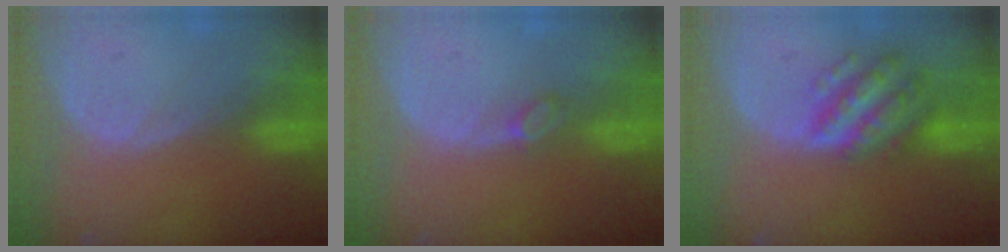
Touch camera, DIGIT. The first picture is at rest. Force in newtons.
{"total": 1.6, "press": 1.6, "slide": 0.2}
{"total": 7.7, "press": 7.7, "slide": 0.5}